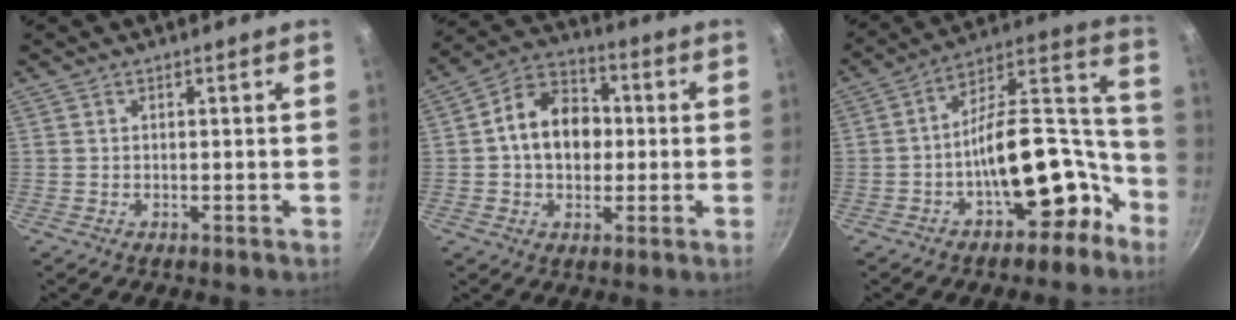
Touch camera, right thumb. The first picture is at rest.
{"total": 12.9, "force": [0.4, 9.7, 8.5], "torque": [-0.101, 0.025, -0.010]}
{"total": 19.6, "force": [-8.5, 10.2, 14.4], "torque": [-0.137, 0.112, -0.127]}